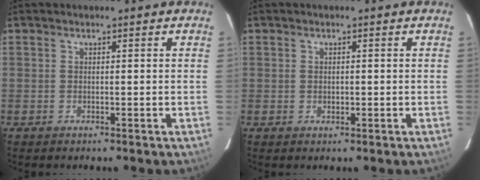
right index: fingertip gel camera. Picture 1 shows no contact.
{"total": 0.9, "force": [0.0, 0.9, 0.1], "torque": [0.001, 0.000, 0.000]}